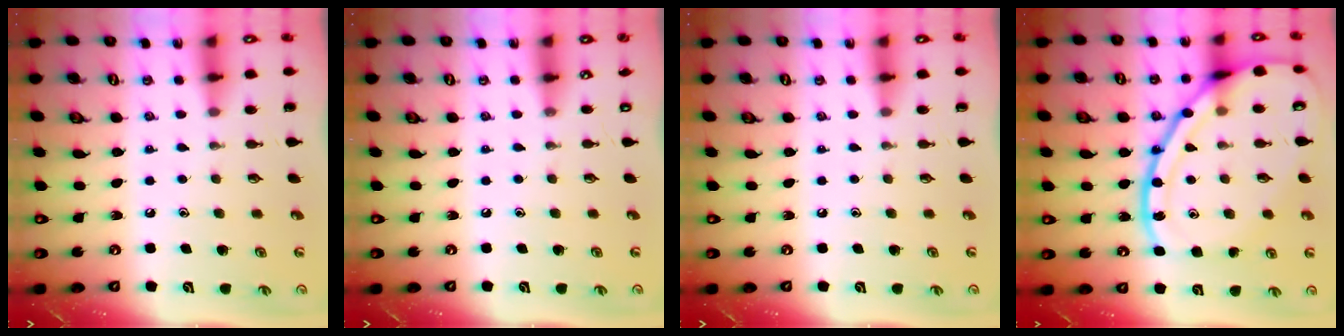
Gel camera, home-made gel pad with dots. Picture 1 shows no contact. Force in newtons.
{"total": 0.0}
{"total": 0.0}
{"total": 22.5, "press": 22.4, "slide": 2.1}